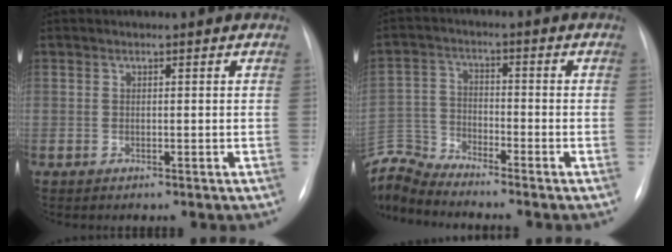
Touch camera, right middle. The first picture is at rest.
{"total": 8.2, "force": [-8.2, -1.0, 0.0], "torque": [-0.013, 0.010, -0.163]}